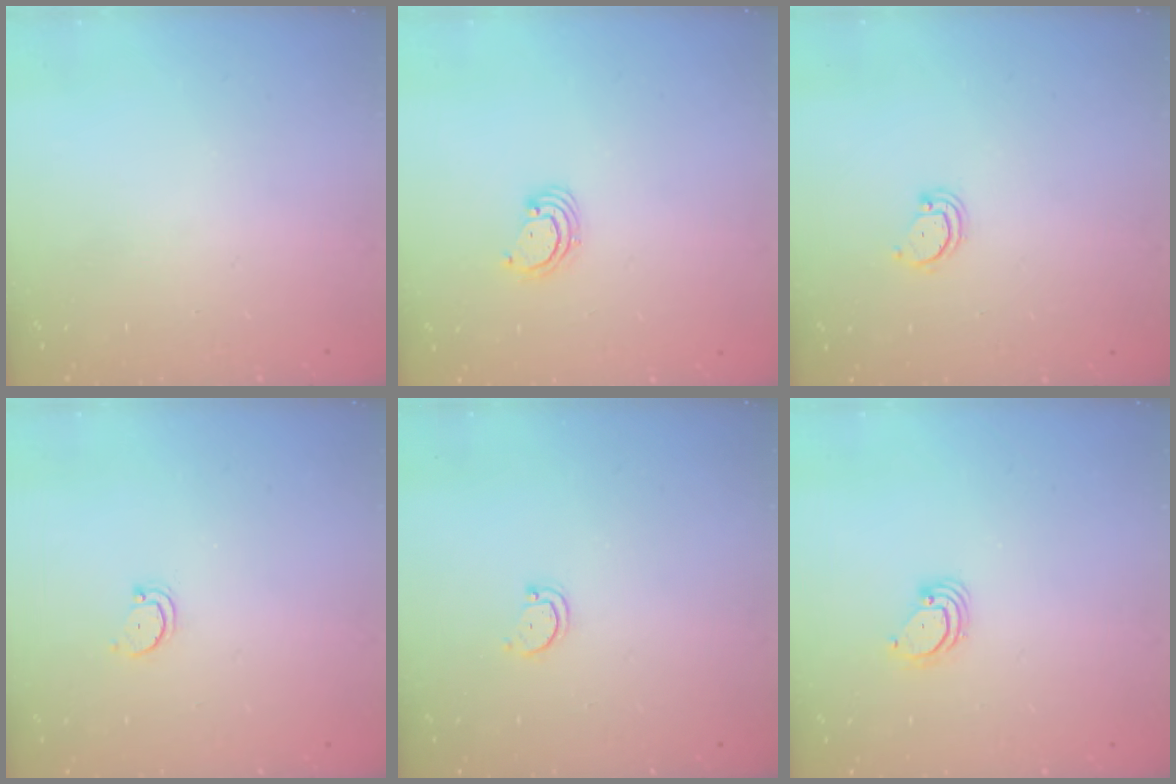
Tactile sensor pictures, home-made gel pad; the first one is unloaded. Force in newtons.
{"total": 3.3, "press": 3.3, "slide": 0.3}
{"total": 2.9, "press": 2.9, "slide": 0.2}
{"total": 2.5, "press": 2.4, "slide": 0.5}
{"total": 2.9, "press": 2.9, "slide": 0.4}
{"total": 3.9, "press": 3.9, "slide": 0.2}